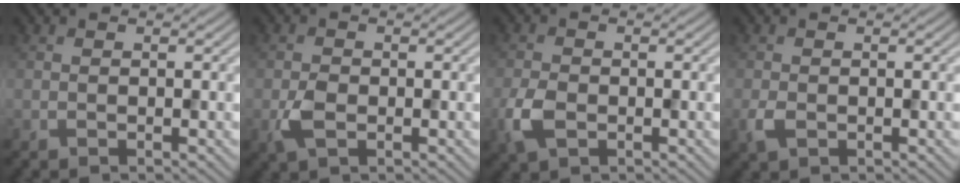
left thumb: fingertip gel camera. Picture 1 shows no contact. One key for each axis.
{"total": 2.6, "fx": -0.8, "fy": 1.7, "fz": 1.9, "tx": -0.042, "ty": -0.002, "tz": -0.019}
{"total": 3.8, "fx": -1.3, "fy": 2.5, "fz": 2.6, "tx": -0.068, "ty": -0.005, "tz": -0.034}
{"total": 1.8, "fx": -0.6, "fy": 1.1, "fz": 1.2, "tx": -0.033, "ty": -0.004, "tz": -0.012}